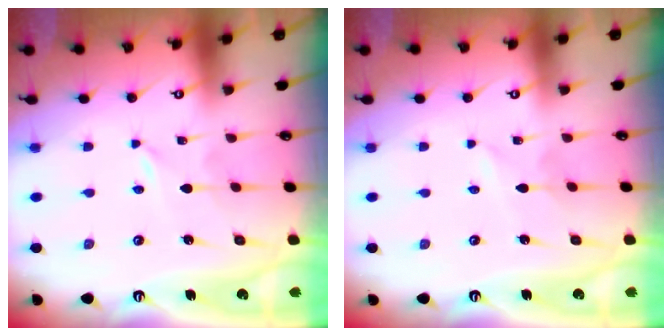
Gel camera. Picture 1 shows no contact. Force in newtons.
{"total": 1.9, "press": 1.9, "slide": 0.2}